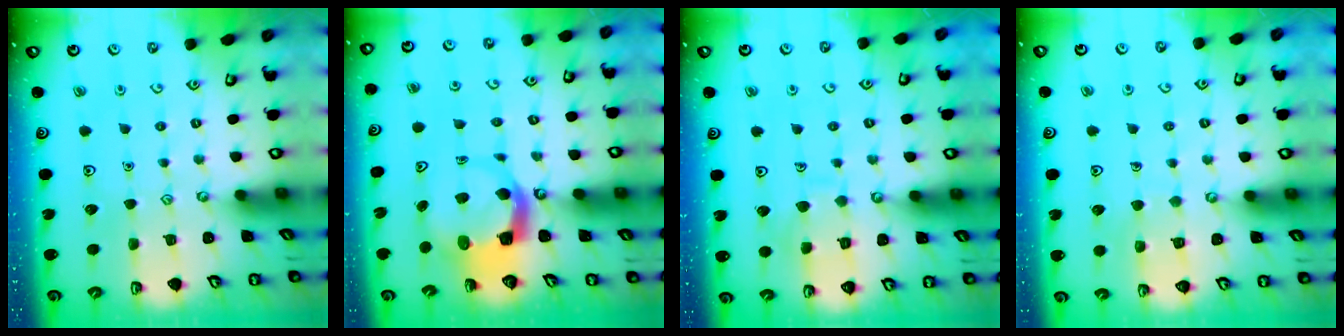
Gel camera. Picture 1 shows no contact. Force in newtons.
{"total": 5.0, "press": 4.9, "slide": 0.8}
{"total": 7.2, "press": 7.1, "slide": 0.7}
{"total": 6.8, "press": 6.7, "slide": 0.6}